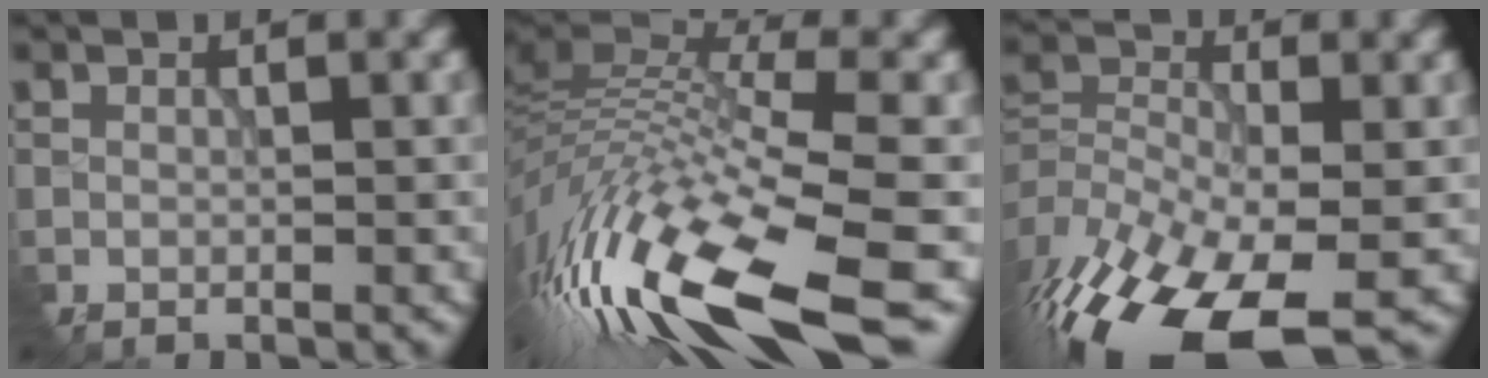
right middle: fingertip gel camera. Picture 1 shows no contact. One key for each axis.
{"total": 15.4, "fx": -5.5, "fy": 4.8, "fz": 13.6, "tx": -0.293, "ty": 0.002, "tz": -0.093}
{"total": 14.3, "fx": -9.4, "fy": 6.0, "fz": 9.0, "tx": -0.205, "ty": -0.026, "tz": -0.151}